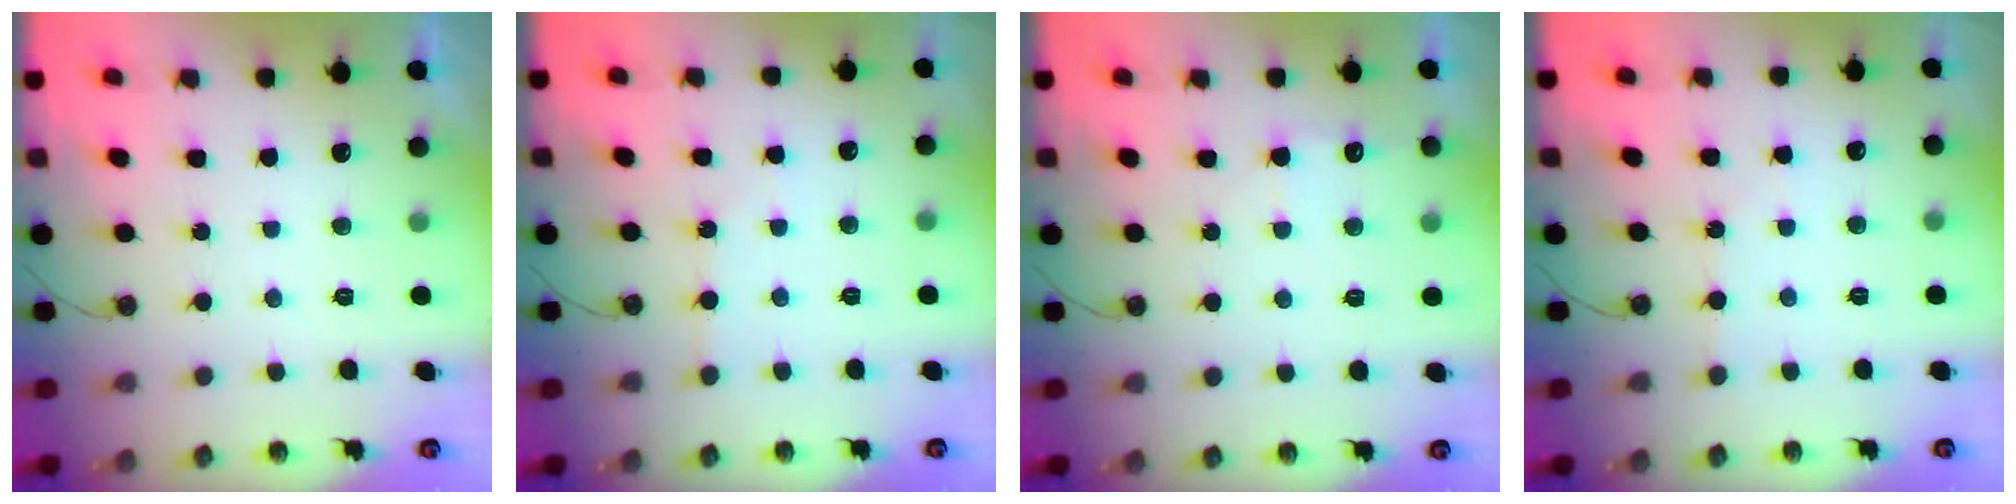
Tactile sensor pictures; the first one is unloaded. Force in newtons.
{"total": 2.2, "press": 2.2, "slide": 0.3}
{"total": 5.4, "press": 5.4, "slide": 0.6}
{"total": 2.6, "press": 2.6, "slide": 0.3}